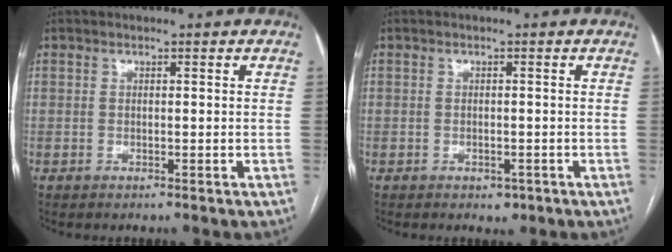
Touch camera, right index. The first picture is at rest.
{"total": 1.5, "force": [-0.9, 1.0, 0.8], "torque": [-0.008, 0.002, -0.005]}